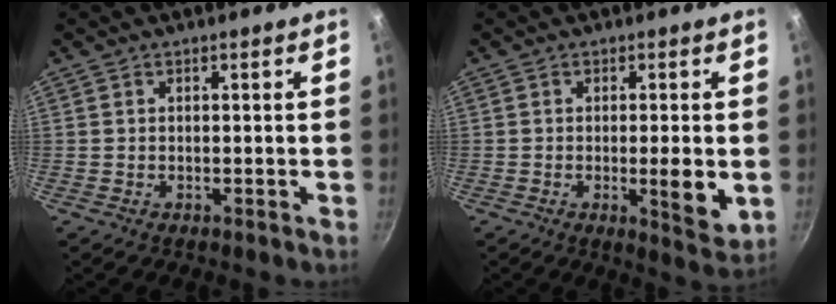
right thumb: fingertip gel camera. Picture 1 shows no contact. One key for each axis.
{"total": 6.8, "fx": -0.9, "fy": 1.4, "fz": 6.5, "tx": -0.096, "ty": -0.014, "tz": -0.011}